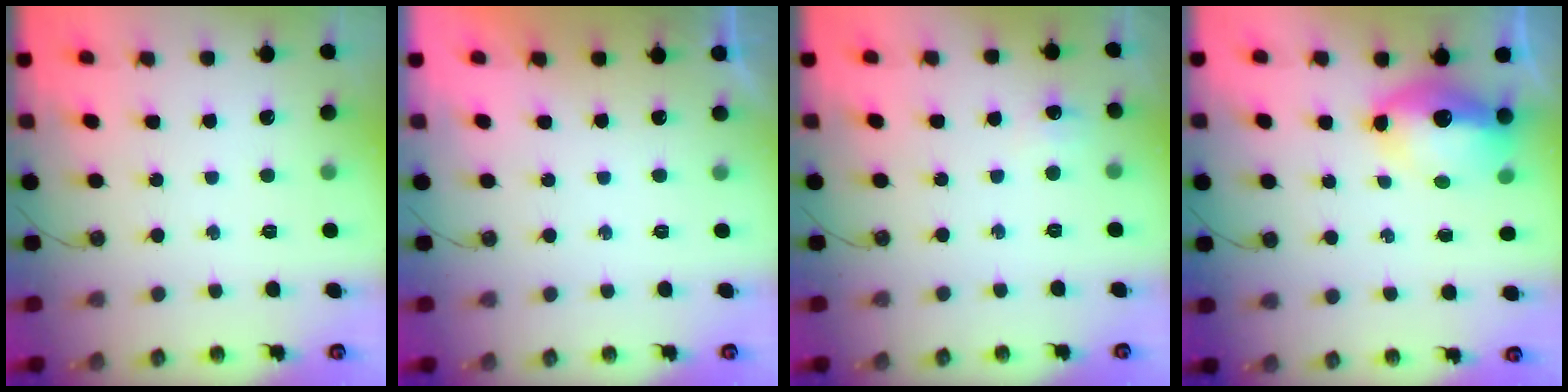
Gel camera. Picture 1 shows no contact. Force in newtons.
{"total": 0.0}
{"total": 4.6, "press": 4.6, "slide": 0.6}
{"total": 12.4, "press": 12.3, "slide": 1.2}